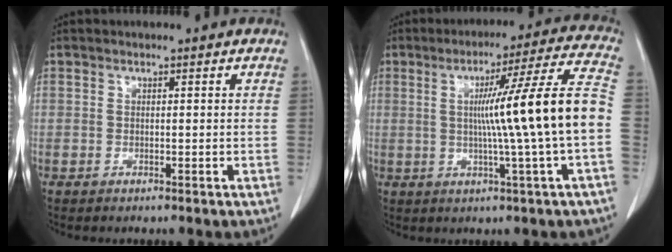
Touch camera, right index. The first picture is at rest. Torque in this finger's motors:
{"motor_torque": [1.55, 0.13, 0.79, 0.21]}